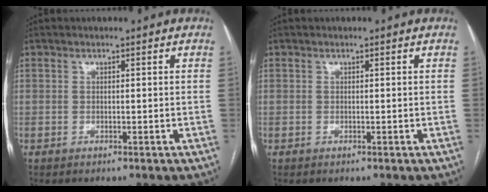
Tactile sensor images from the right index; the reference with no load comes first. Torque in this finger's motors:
{"motor_torque": [0.00, 0.00, 0.00, 0.00]}